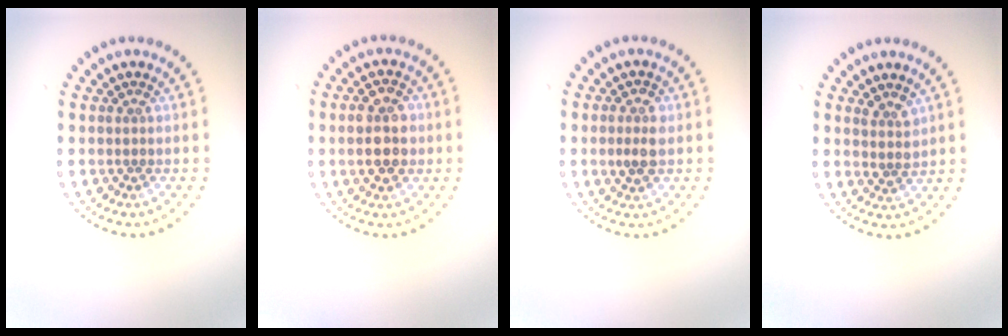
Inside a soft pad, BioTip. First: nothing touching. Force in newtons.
{"total": 4.6, "press": 4.6, "slide": 0.2}
{"total": 2.2, "press": 2.2, "slide": 0.2}
{"total": 1.6, "press": 1.3, "slide": 1.0}